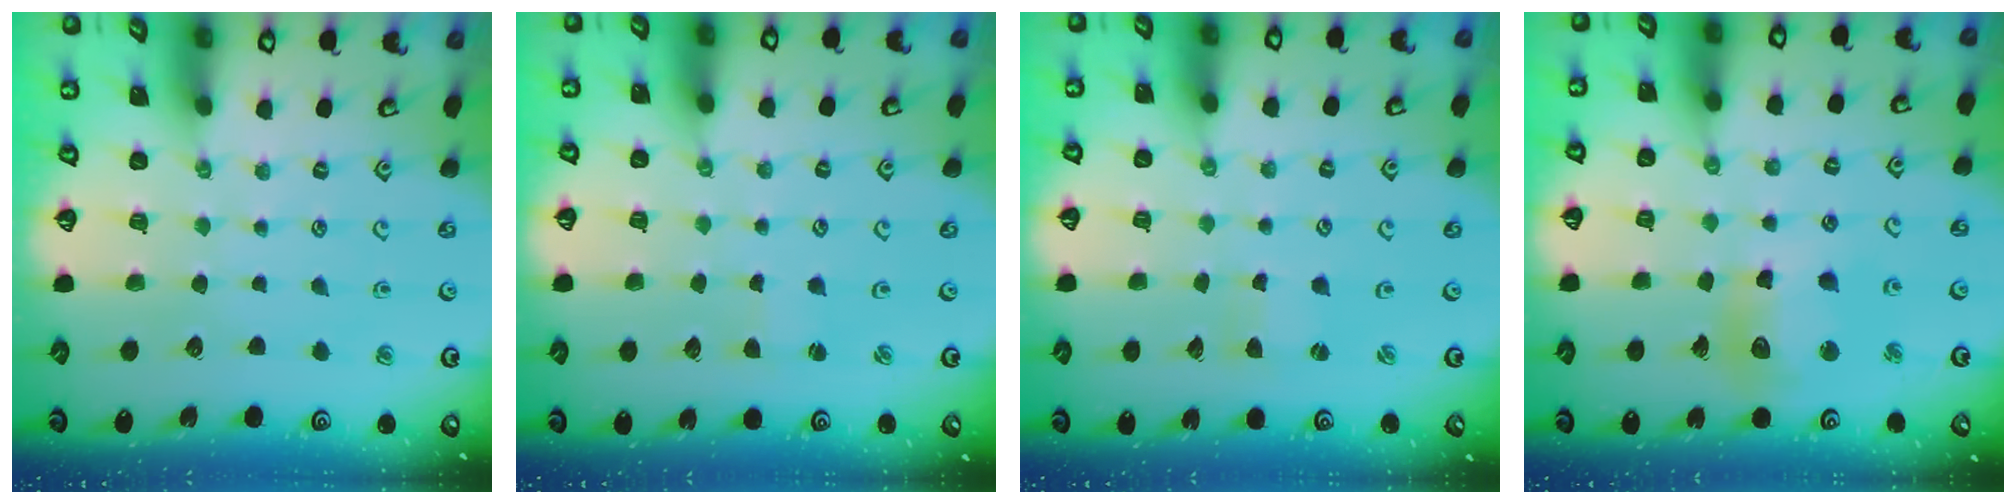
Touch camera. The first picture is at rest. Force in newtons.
{"total": 0.8, "press": 0.8, "slide": 0.1}
{"total": 0.8, "press": 0.8, "slide": 0.2}
{"total": 11.9, "press": 11.6, "slide": 2.6}